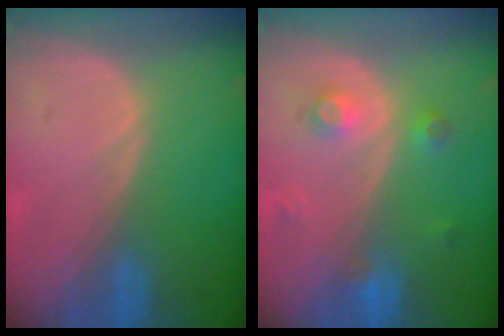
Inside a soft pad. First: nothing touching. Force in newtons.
{"total": 3.6, "press": 3.2, "slide": 1.6}